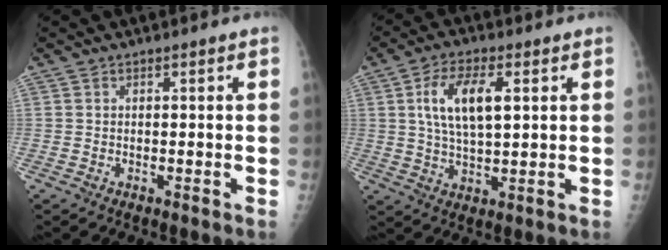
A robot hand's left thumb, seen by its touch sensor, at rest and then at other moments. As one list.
[{"total": 10.0, "force": [2.7, 4.4, 8.6], "torque": [-0.158, -0.004, 0.051]}]